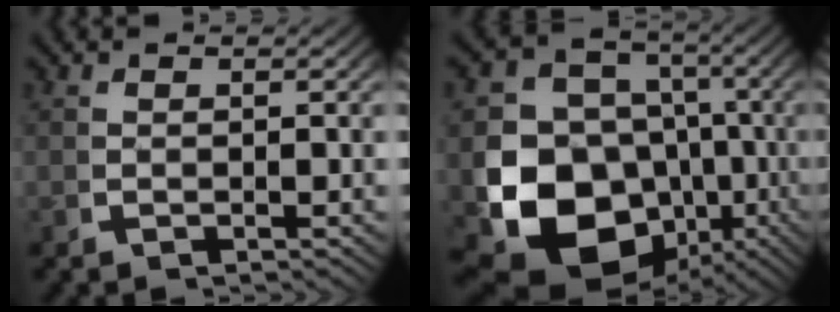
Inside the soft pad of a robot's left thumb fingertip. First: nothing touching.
{"total": 17.7, "force": [-4.6, 13.7, 10.3], "torque": [-0.218, -0.085, -0.051]}